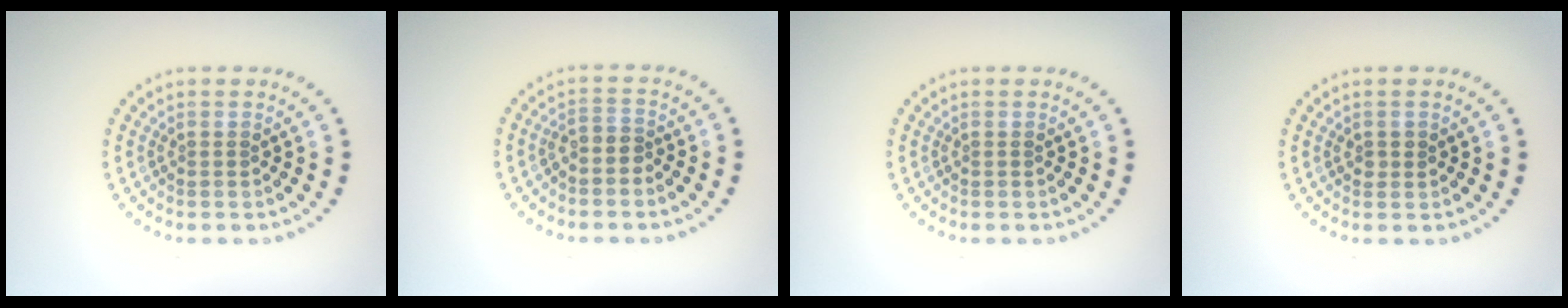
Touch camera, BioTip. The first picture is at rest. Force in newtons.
{"total": 1.4, "press": 1.0, "slide": 0.9}
{"total": 0.0}
{"total": 0.9, "press": 0.9, "slide": 0.0}